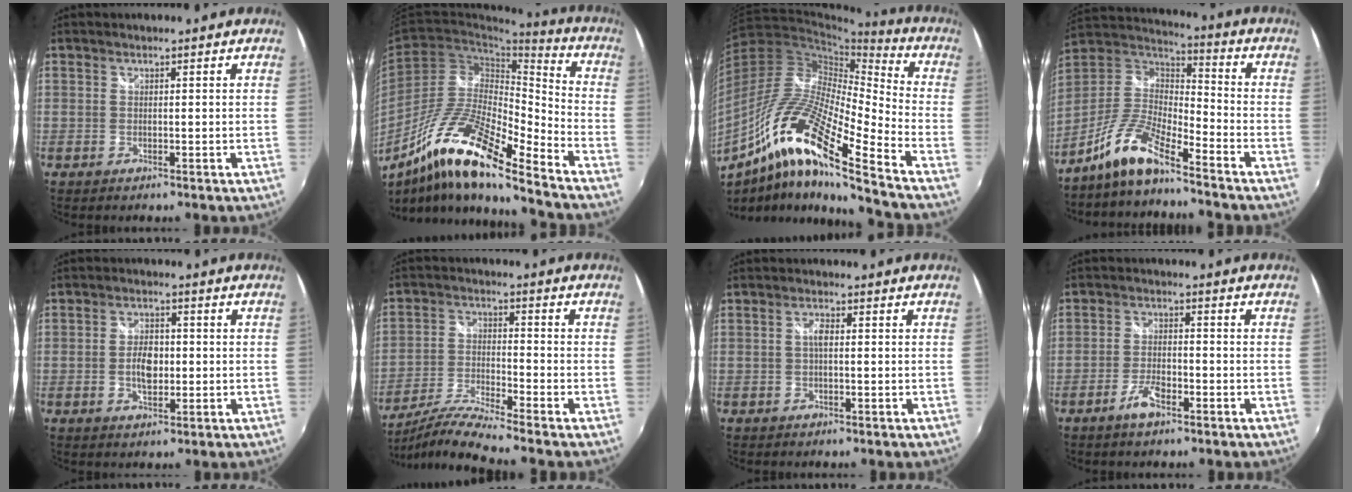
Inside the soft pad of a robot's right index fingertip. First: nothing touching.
{"total": 17.6, "force": [-12.1, 2.7, 12.4], "torque": [-0.228, -0.007, -0.240]}
{"total": 20.3, "force": [-11.1, 3.1, 16.7], "torque": [-0.312, -0.016, -0.232]}
{"total": 10.8, "force": [-8.1, 2.5, 6.8], "torque": [-0.154, 0.013, -0.165]}
{"total": 5.3, "force": [-0.6, 3.1, 4.3], "torque": [-0.081, 0.004, -0.010]}
{"total": 9.9, "force": [-8.9, -1.5, 4.1], "torque": [-0.091, -0.006, -0.175]}
{"total": 1.7, "force": [-0.1, 0.6, 1.6], "torque": [-0.031, 0.005, -0.003]}
{"total": 4.6, "force": [-3.0, 1.5, 3.2], "torque": [-0.075, 0.000, -0.056]}